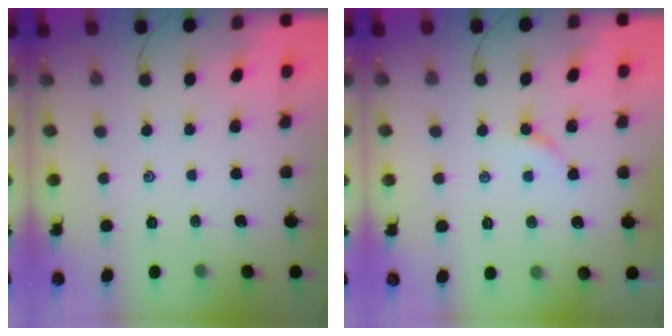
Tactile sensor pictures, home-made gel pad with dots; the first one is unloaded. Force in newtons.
{"total": 3.0, "press": 2.9, "slide": 0.3}